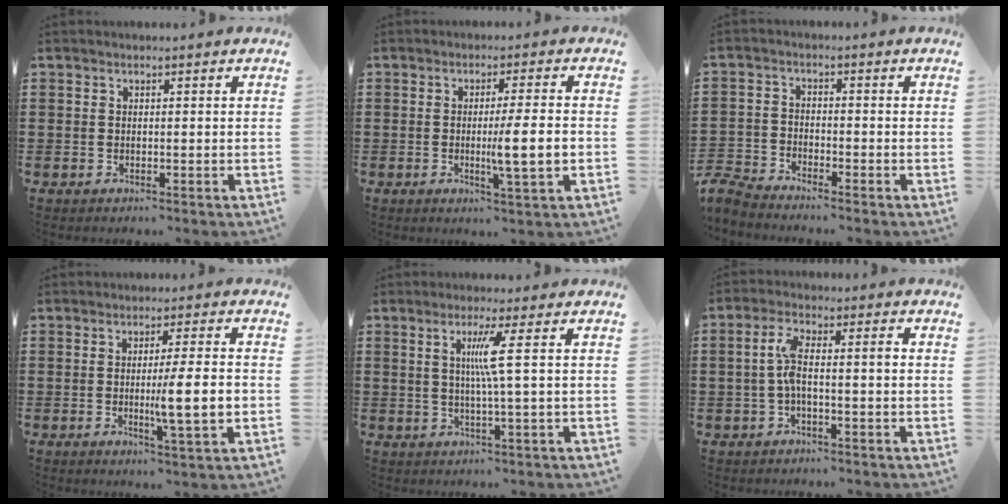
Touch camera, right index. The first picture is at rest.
{"total": 6.3, "force": [-0.8, 0.1, 6.3], "torque": [-0.097, -0.010, -0.018]}
{"total": 3.6, "force": [-3.5, 0.3, 0.2], "torque": [-0.030, -0.005, -0.081]}
{"total": 7.2, "force": [-1.0, 0.3, 7.1], "torque": [-0.110, -0.012, -0.021]}
{"total": 4.9, "force": [0.8, -1.0, 4.8], "torque": [-0.092, -0.008, 0.007]}
{"total": 5.3, "force": [-0.4, 1.4, 5.1], "torque": [-0.102, 0.007, -0.013]}